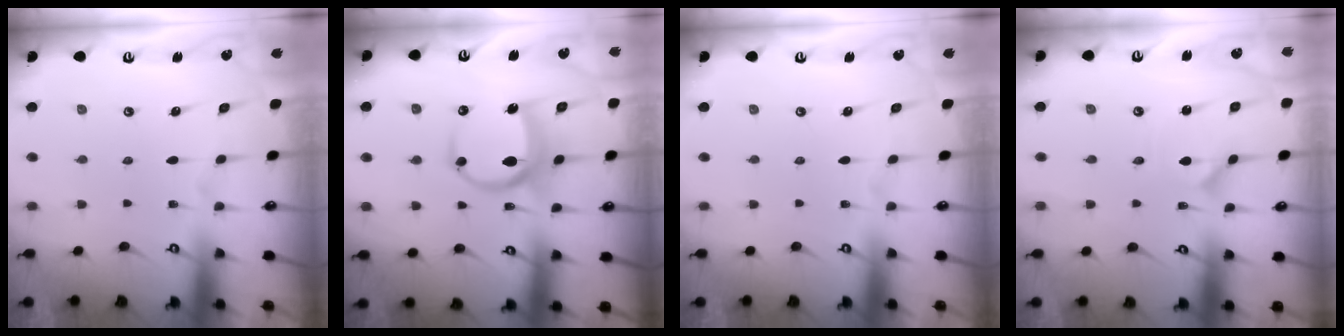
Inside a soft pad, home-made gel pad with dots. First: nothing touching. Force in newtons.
{"total": 10.3, "press": 10.3, "slide": 0.3}
{"total": 0.0}
{"total": 1.5, "press": 1.5, "slide": 0.1}